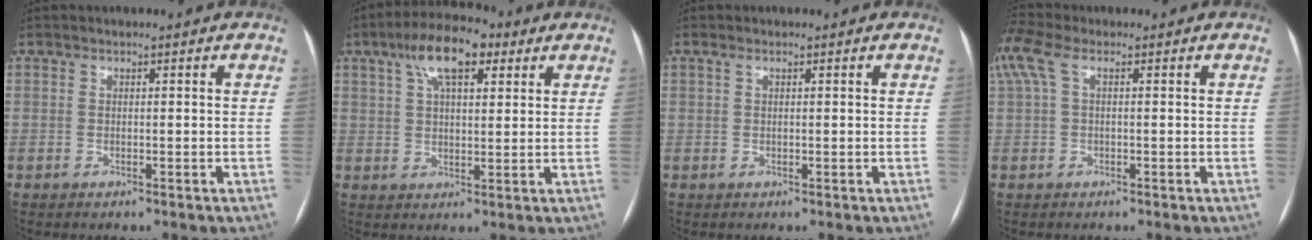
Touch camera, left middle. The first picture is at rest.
{"total": 9.8, "force": [4.9, 3.6, 7.7], "torque": [-0.139, 0.029, 0.083]}
{"total": 0.8, "force": [0.5, 0.1, 0.6], "torque": [-0.018, 0.008, 0.011]}
{"total": 6.3, "force": [2.8, 2.4, 5.1], "torque": [-0.145, 0.046, 0.060]}